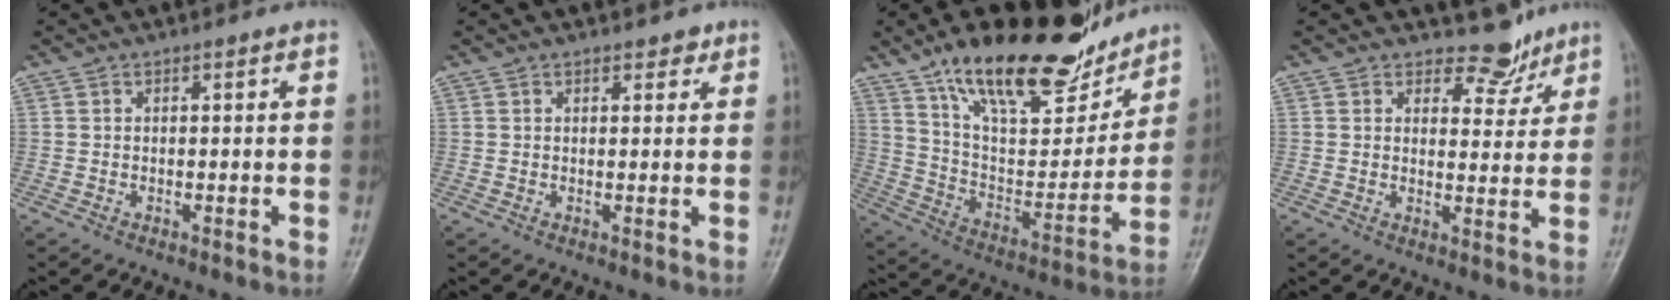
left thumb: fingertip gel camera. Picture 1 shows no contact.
{"total": 1.8, "force": [1.3, 1.0, 0.7], "torque": [0.005, -0.006, 0.013]}
{"total": 25.1, "force": [17.5, 9.7, 15.2], "torque": [-0.195, -0.067, 0.291]}
{"total": 5.2, "force": [4.5, 2.7, 0.5], "torque": [0.020, -0.038, 0.063]}